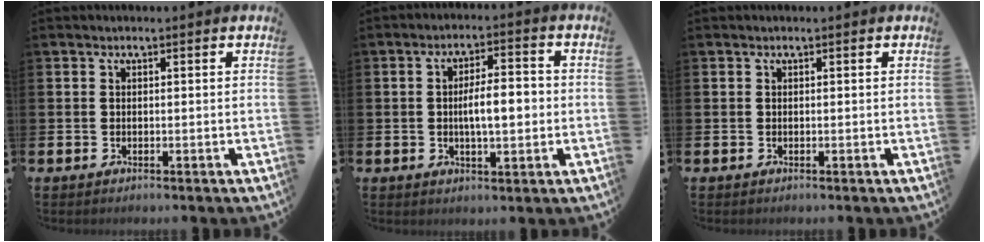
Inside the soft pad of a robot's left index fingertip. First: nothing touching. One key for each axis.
{"total": 5.5, "fx": -0.4, "fy": 2.1, "fz": 5.0, "tx": -0.081, "ty": 0.004, "tz": -0.014}
{"total": 0.0}